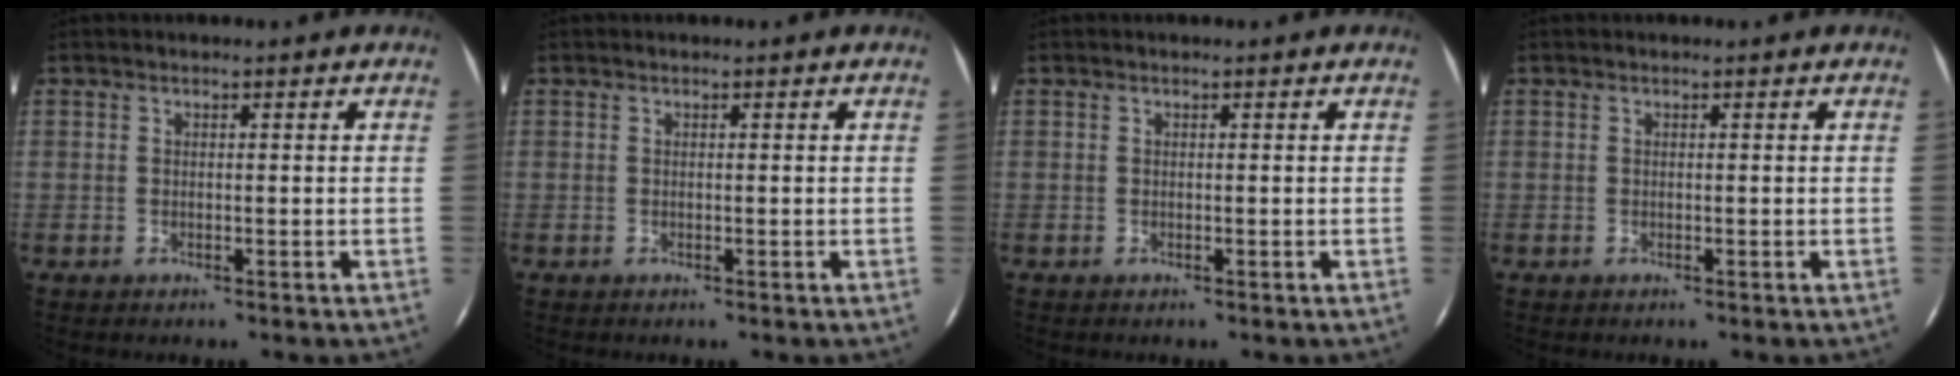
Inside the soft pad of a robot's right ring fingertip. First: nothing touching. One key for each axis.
{"total": 0.0}
{"total": 0.0}
{"total": 0.0}